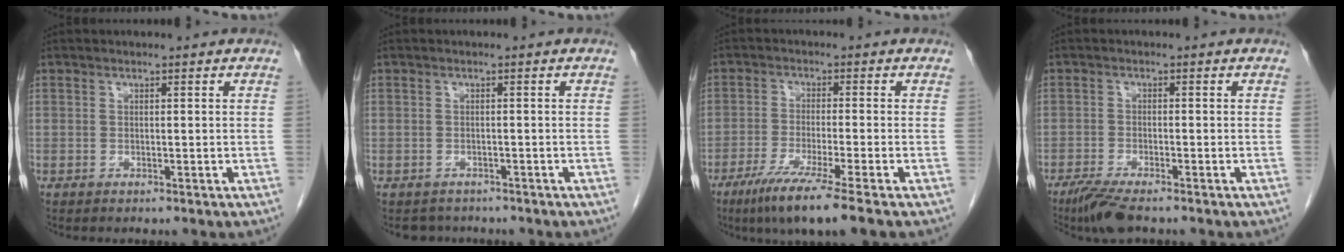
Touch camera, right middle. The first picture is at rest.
{"total": 3.0, "force": [-2.6, 1.4, 0.0], "torque": [-0.002, 0.001, -0.037]}
{"total": 9.1, "force": [-6.1, -1.1, 6.6], "torque": [-0.115, -0.029, -0.106]}
{"total": 5.4, "force": [-4.1, 0.6, 3.4], "torque": [-0.064, -0.014, -0.073]}